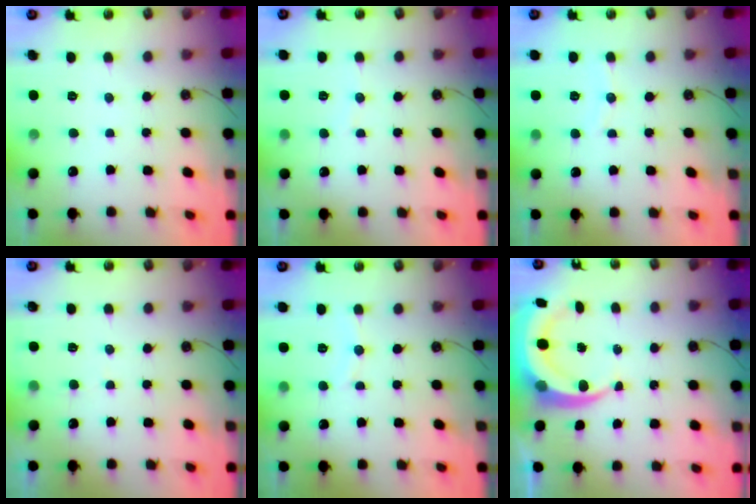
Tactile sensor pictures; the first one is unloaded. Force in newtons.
{"total": 2.7, "press": 2.4, "slide": 1.2}
{"total": 4.5, "press": 4.4, "slide": 0.9}
{"total": 2.3, "press": 2.3, "slide": 0.3}
{"total": 5.4, "press": 5.3, "slide": 1.1}
{"total": 9.7, "press": 9.6, "slide": 1.4}